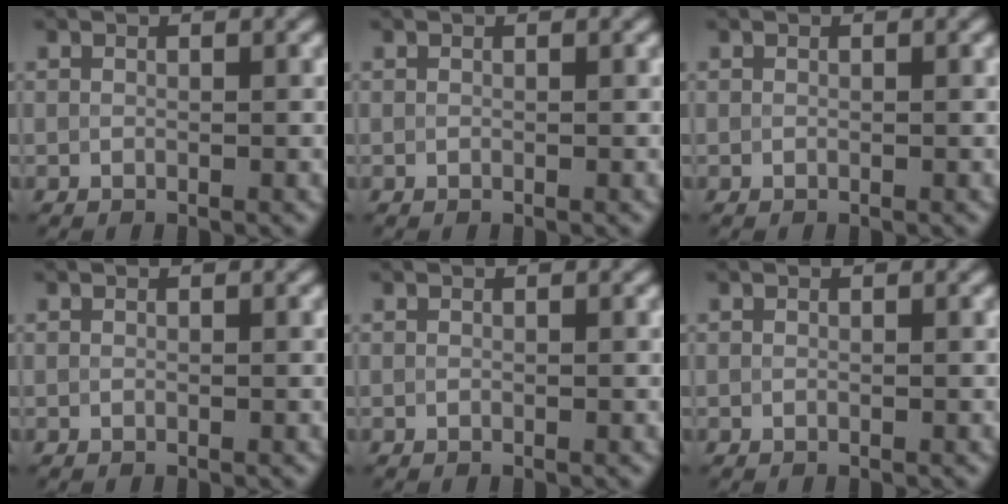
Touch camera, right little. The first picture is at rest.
{"total": 0.0}
{"total": 0.0}
{"total": 0.0}
{"total": 0.0}
{"total": 0.0}